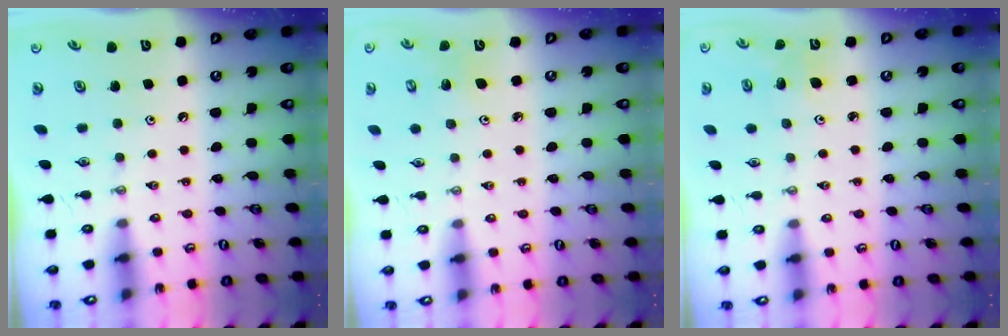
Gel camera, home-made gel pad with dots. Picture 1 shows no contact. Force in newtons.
{"total": 4.0, "press": 3.9, "slide": 0.5}
{"total": 3.5, "press": 3.2, "slide": 1.4}